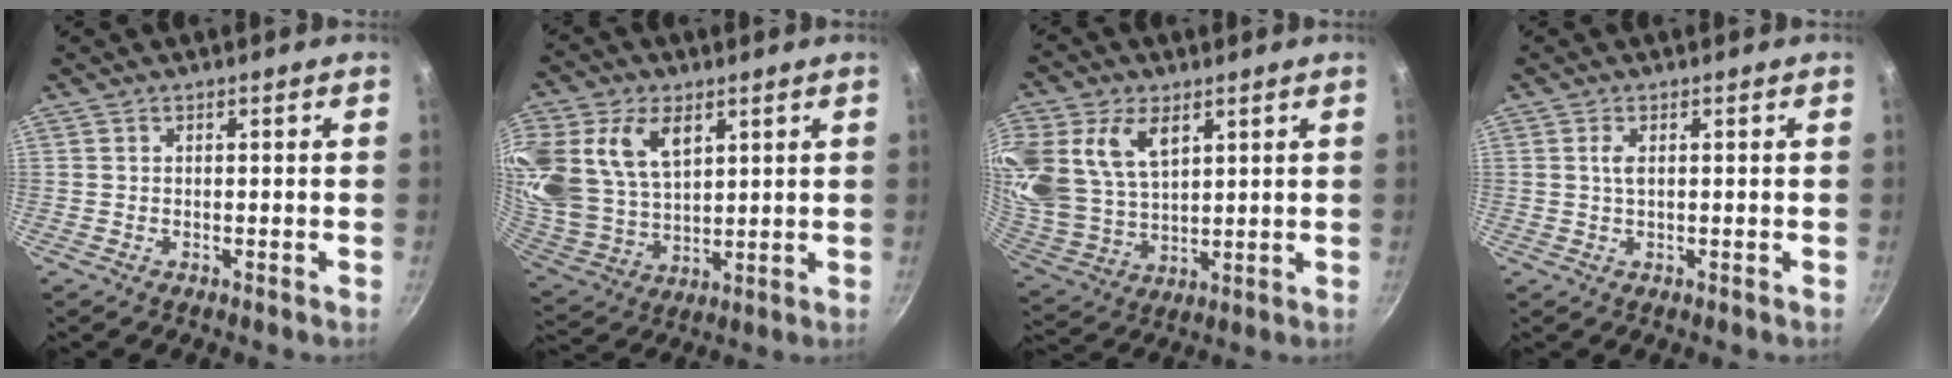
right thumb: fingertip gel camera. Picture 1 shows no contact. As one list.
[{"total": 20.7, "force": [8.2, 13.7, 13.1], "torque": [-0.283, -0.011, 0.169]}, {"total": 19.0, "force": [7.7, 12.4, 12.2], "torque": [-0.263, -0.012, 0.163]}, {"total": 1.8, "force": [0.4, 0.7, 1.6], "torque": [-0.034, 0.001, 0.010]}]